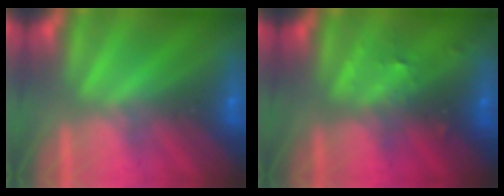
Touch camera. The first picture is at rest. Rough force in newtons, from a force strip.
{"total": 2.9}